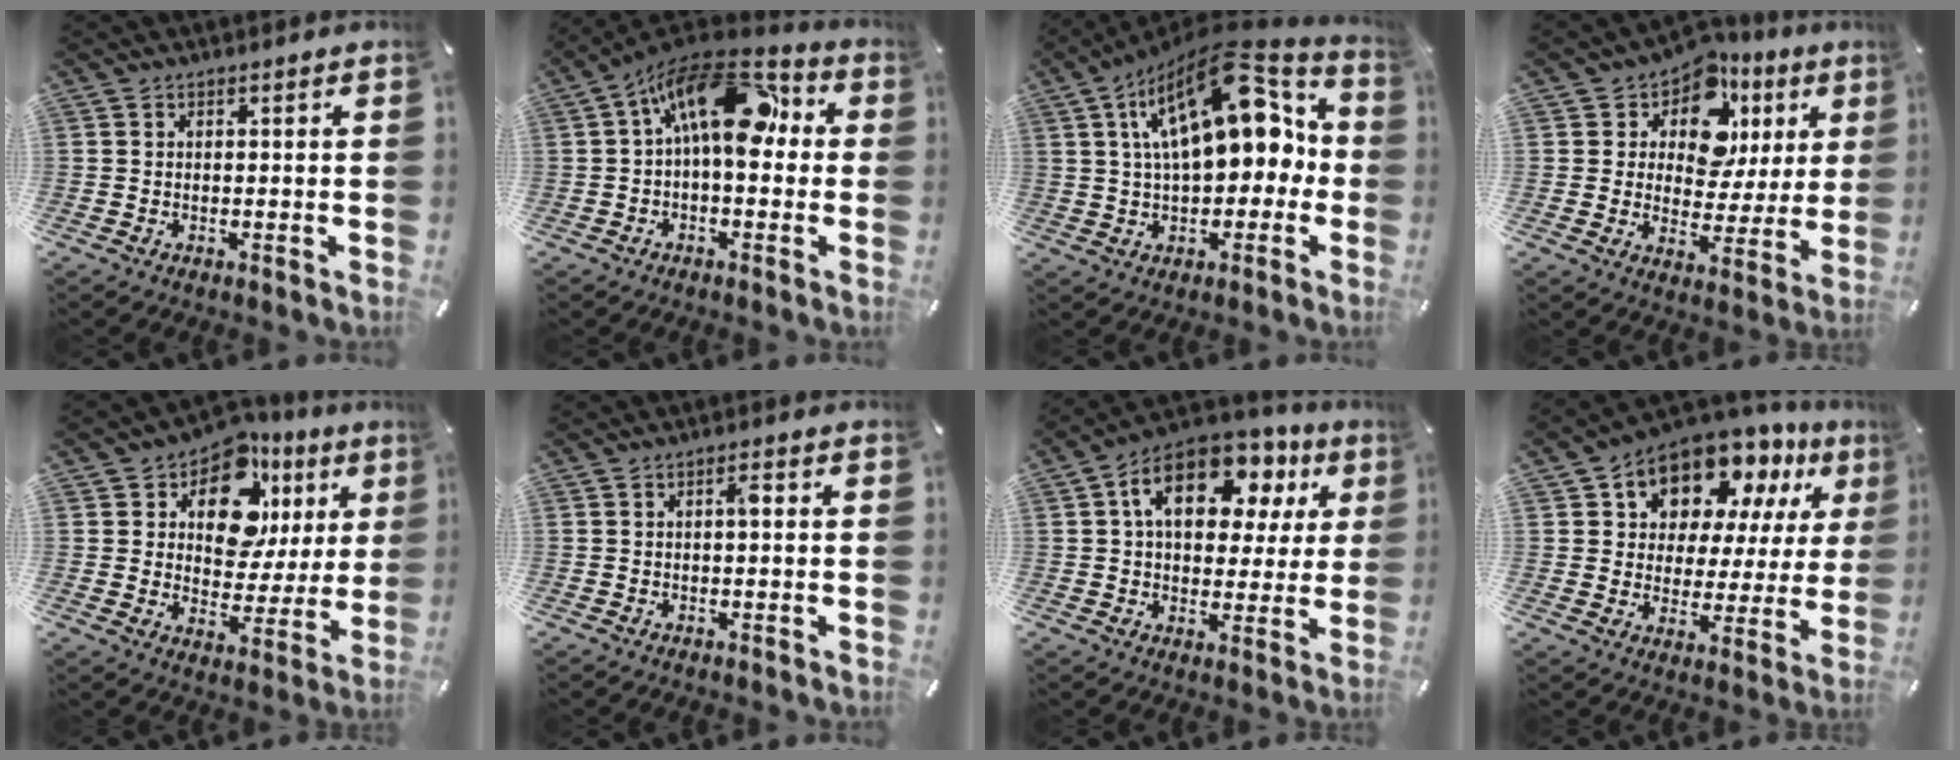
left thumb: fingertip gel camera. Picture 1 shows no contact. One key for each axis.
{"total": 19.1, "fx": 4.1, "fy": 10.1, "fz": 15.6, "tx": -0.252, "ty": -0.011, "tz": 0.064}
{"total": 21.7, "fx": 8.0, "fy": 11.8, "fz": 16.3, "tx": -0.267, "ty": -0.034, "tz": 0.133}
{"total": 11.5, "fx": 6.0, "fy": 8.3, "fz": 5.1, "tx": -0.086, "ty": -0.041, "tz": 0.109}
{"total": 14.0, "fx": 7.3, "fy": 9.5, "fz": 7.1, "tx": -0.115, "ty": -0.042, "tz": 0.132}
{"total": 2.1, "fx": 0.2, "fy": 0.7, "fz": 2.0, "tx": -0.040, "ty": 0.007, "tz": 0.000}
{"total": 16.8, "fx": 7.0, "fy": 10.8, "fz": 10.9, "tx": -0.170, "ty": -0.020, "tz": 0.121}
{"total": 12.1, "fx": 8.9, "fy": 7.6, "fz": 2.9, "tx": -0.060, "ty": -0.073, "tz": 0.164}